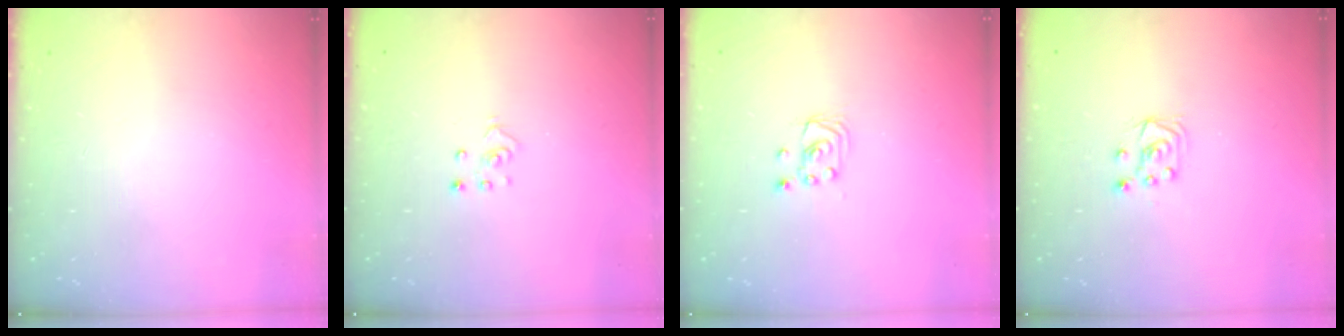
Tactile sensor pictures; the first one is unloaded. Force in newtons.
{"total": 2.8, "press": 2.8, "slide": 0.3}
{"total": 2.0, "press": 2.0, "slide": 0.2}
{"total": 5.2, "press": 5.2, "slide": 0.4}